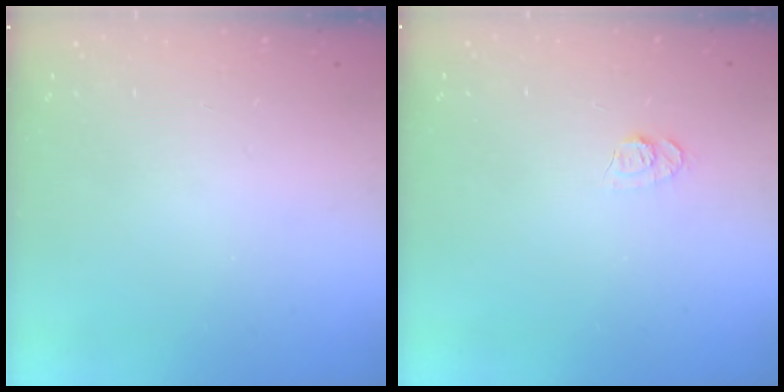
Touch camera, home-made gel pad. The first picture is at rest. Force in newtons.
{"total": 6.4, "press": 6.4, "slide": 0.6}